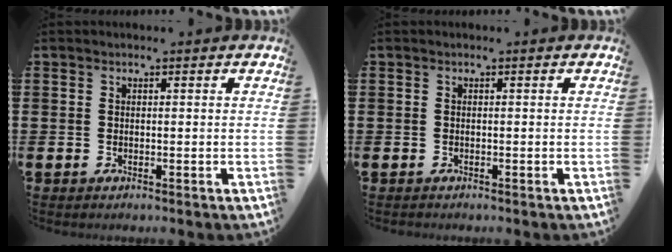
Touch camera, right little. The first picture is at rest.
{"total": 0.0}